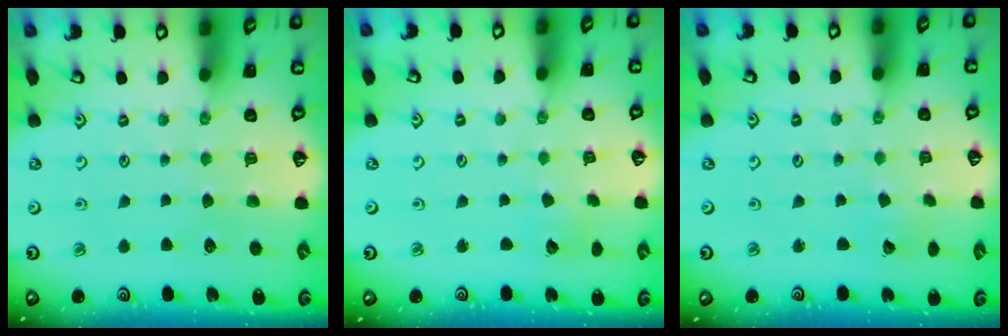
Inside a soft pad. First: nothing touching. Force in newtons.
{"total": 3.4, "press": 3.3, "slide": 0.4}
{"total": 2.7, "press": 2.6, "slide": 0.4}